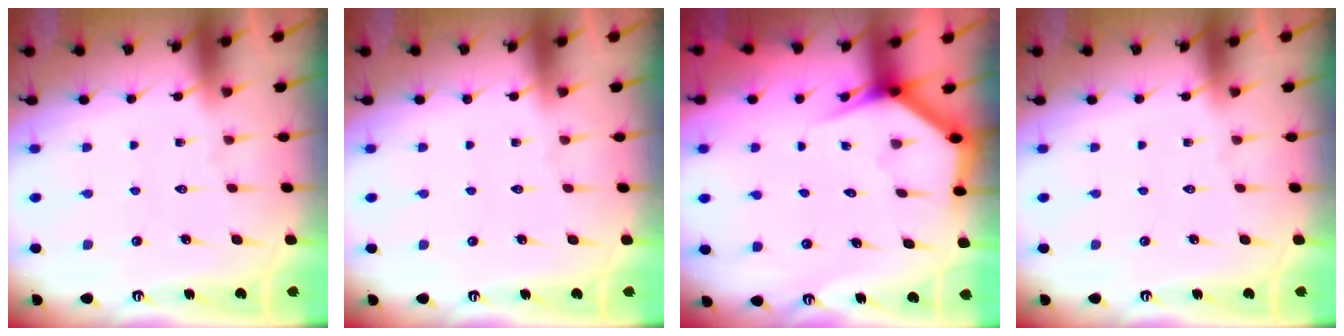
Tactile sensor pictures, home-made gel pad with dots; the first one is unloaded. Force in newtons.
{"total": 0.0}
{"total": 3.2, "press": 3.2, "slide": 0.2}
{"total": 0.0}